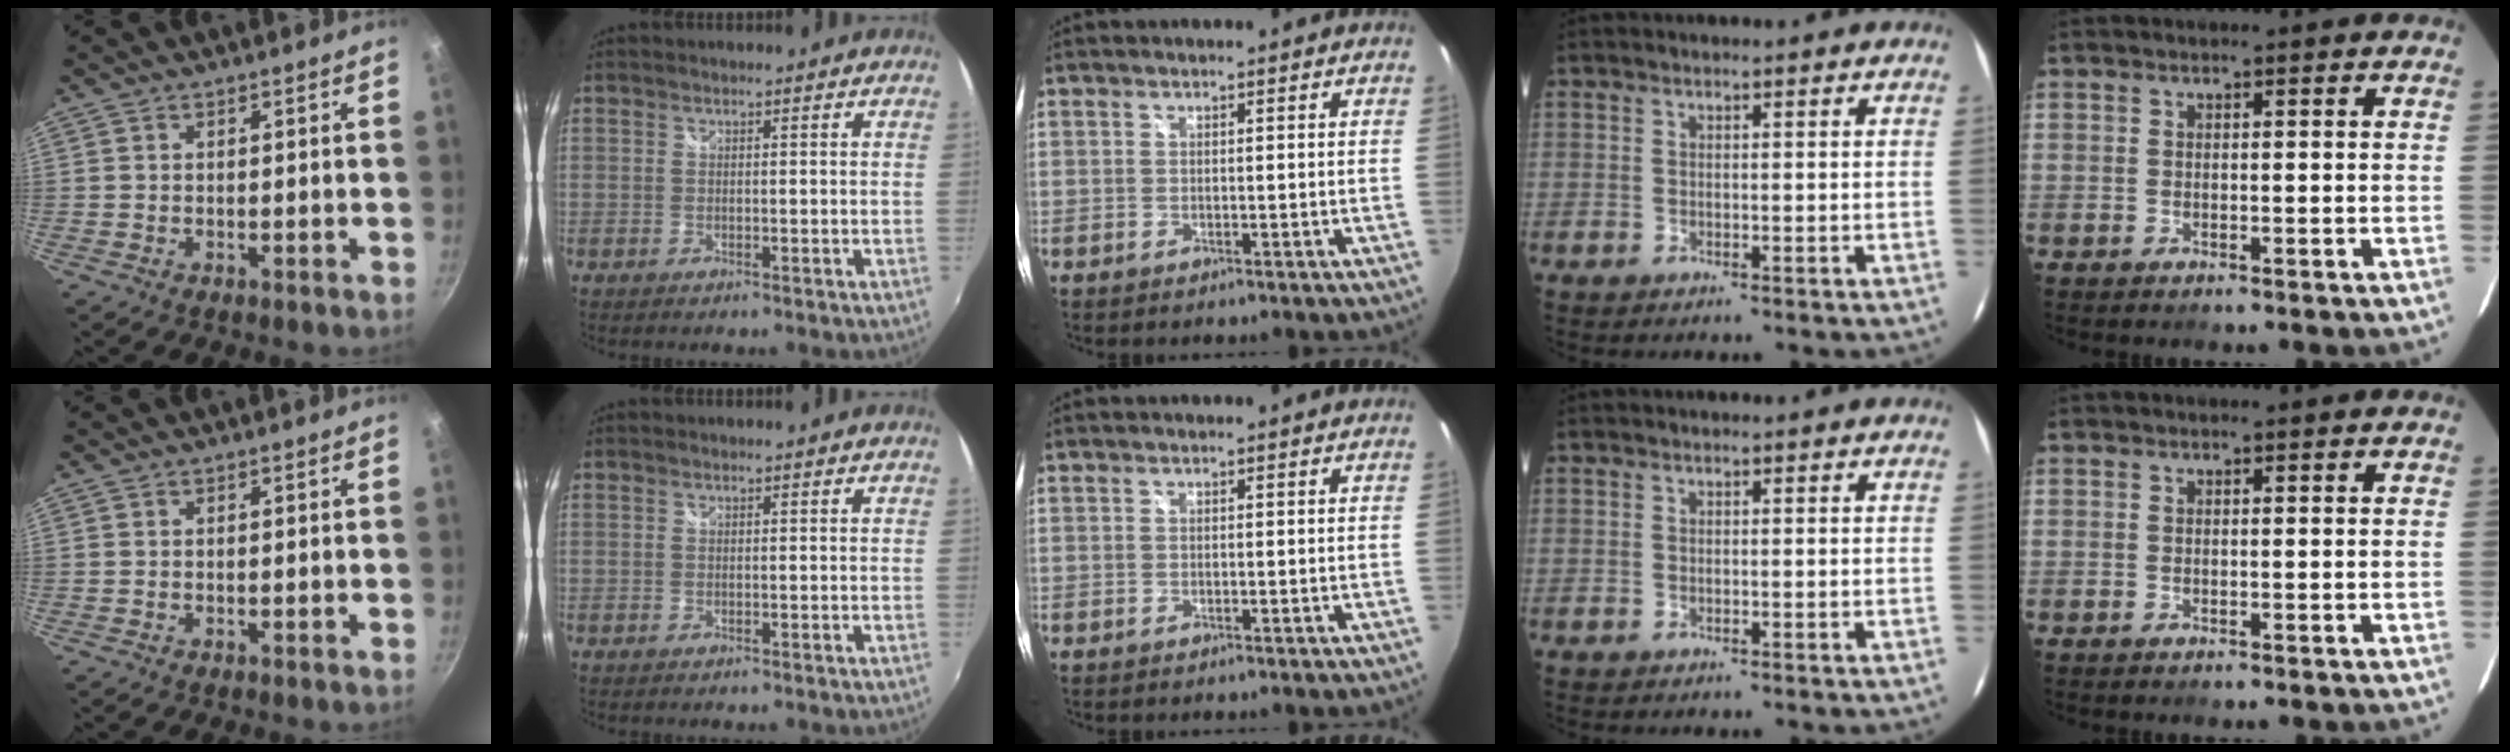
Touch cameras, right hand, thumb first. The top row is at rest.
{}